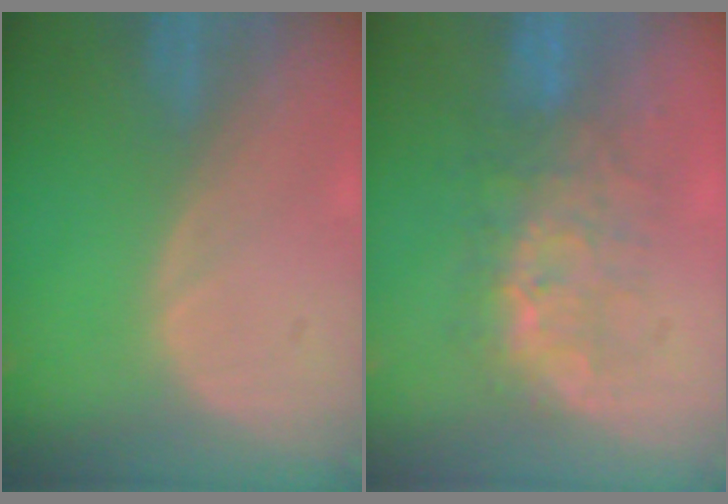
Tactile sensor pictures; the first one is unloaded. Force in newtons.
{"total": 7.6, "press": 7.3, "slide": 2.2}